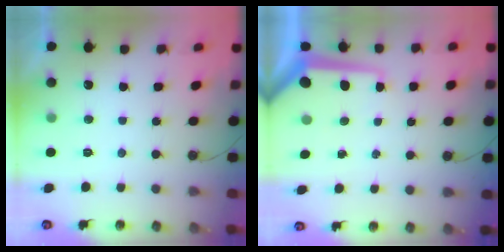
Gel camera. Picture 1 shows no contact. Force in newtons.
{"total": 7.7, "press": 7.6, "slide": 0.8}